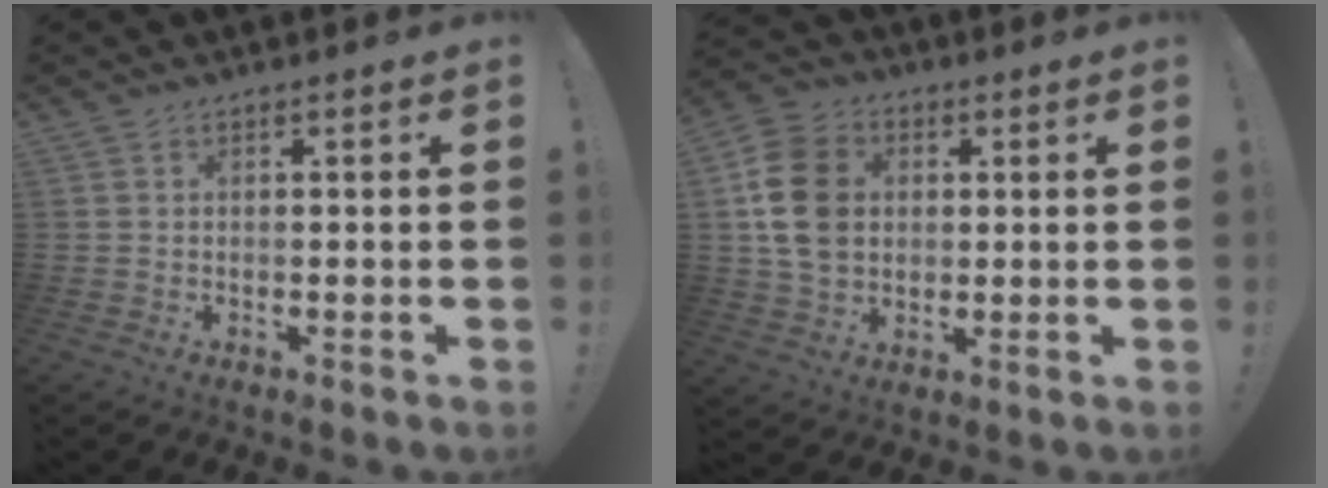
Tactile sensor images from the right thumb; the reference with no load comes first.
{"total": 15.5, "force": [2.2, 12.5, 8.9], "torque": [-0.156, 0.003, 0.047]}